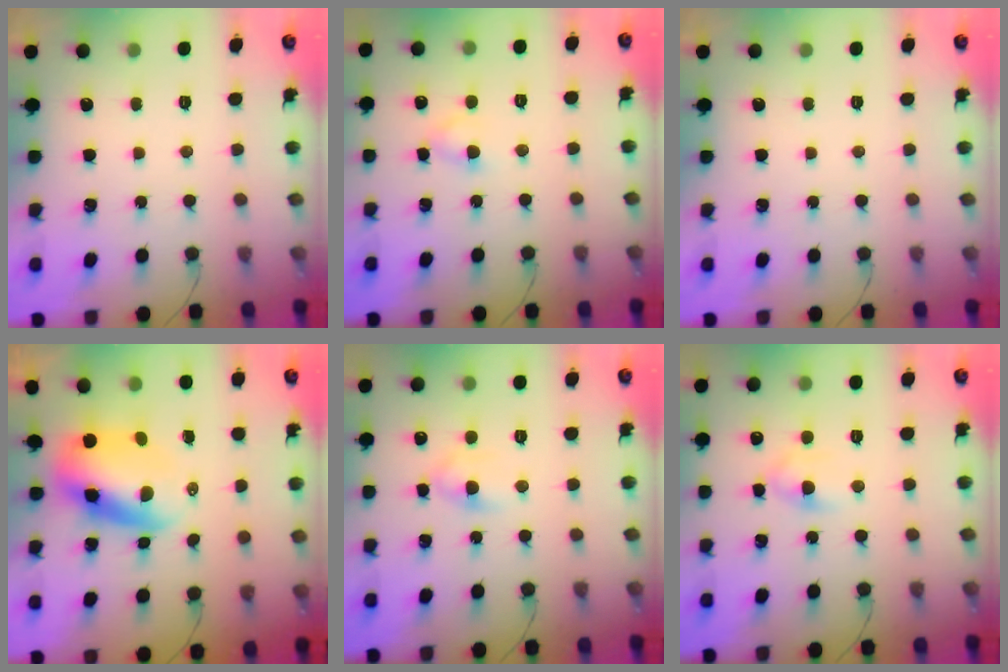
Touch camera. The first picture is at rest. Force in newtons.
{"total": 2.9, "press": 2.8, "slide": 0.8}
{"total": 0.0}
{"total": 7.6, "press": 7.3, "slide": 2.3}
{"total": 4.0, "press": 3.9, "slide": 1.0}
{"total": 4.0, "press": 3.9, "slide": 1.0}